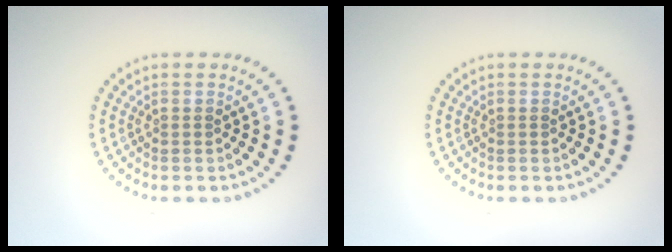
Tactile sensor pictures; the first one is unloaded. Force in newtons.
{"total": 0.0}